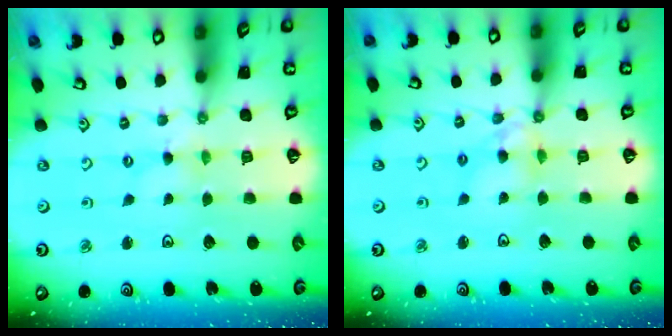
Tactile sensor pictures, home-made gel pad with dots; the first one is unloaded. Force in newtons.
{"total": 7.4, "press": 7.4, "slide": 0.8}